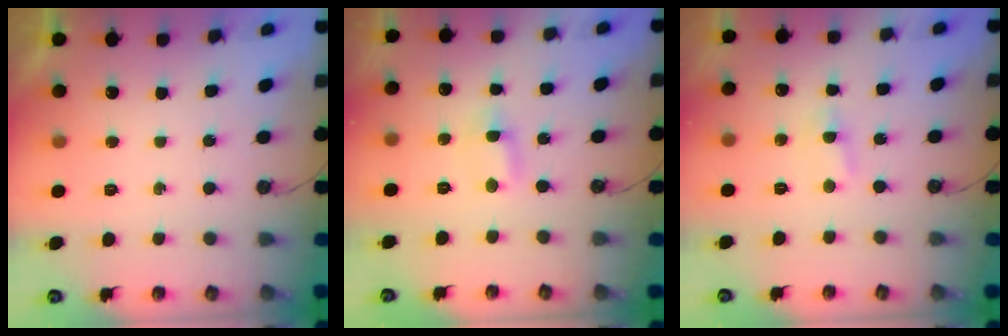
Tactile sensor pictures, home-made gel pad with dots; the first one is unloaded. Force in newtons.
{"total": 1.1, "press": 0.9, "slide": 0.7}
{"total": 2.0, "press": 2.0, "slide": 0.3}